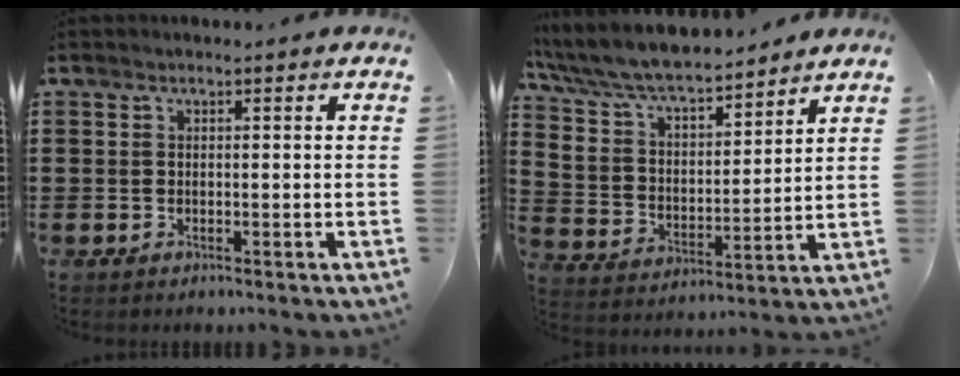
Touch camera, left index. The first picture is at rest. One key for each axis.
{"total": 7.3, "fx": 6.8, "fy": 1.4, "fz": 2.3, "tx": -0.076, "ty": -0.040, "tz": 0.118}